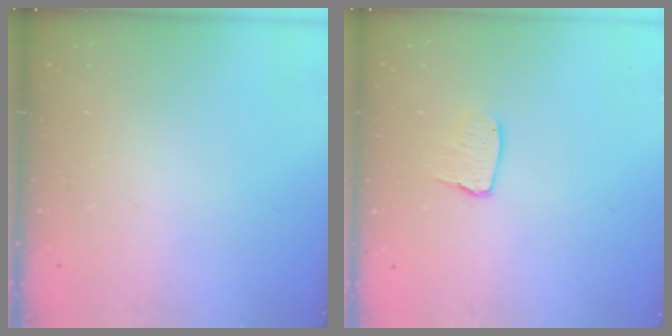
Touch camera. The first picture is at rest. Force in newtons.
{"total": 6.1, "press": 6.0, "slide": 0.4}